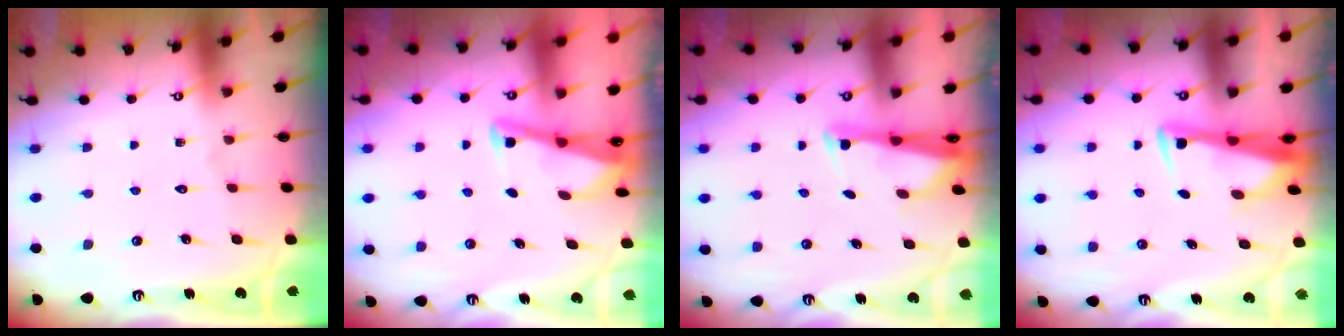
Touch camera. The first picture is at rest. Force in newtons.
{"total": 2.9, "press": 2.9, "slide": 0.4}
{"total": 2.7, "press": 2.6, "slide": 0.8}
{"total": 3.6, "press": 3.5, "slide": 0.9}